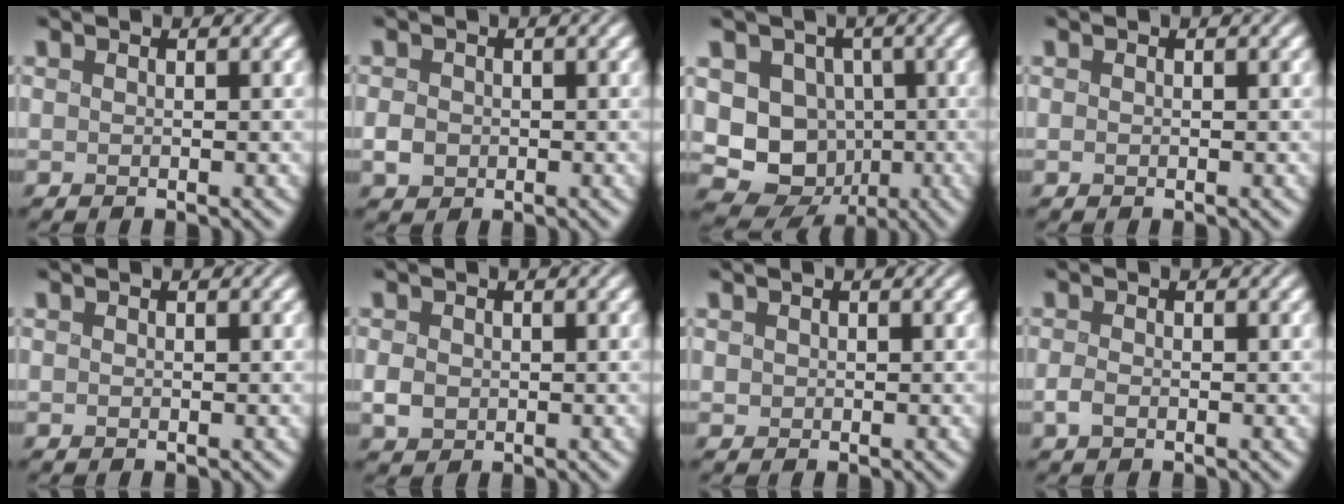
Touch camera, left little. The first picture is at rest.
{"total": 1.8, "force": [-0.6, 1.6, 0.6], "torque": [-0.013, -0.003, -0.012]}
{"total": 9.9, "force": [-1.5, 8.5, 4.8], "torque": [-0.077, 0.000, -0.052]}
{"total": 0.0}
{"total": 0.0}
{"total": 1.7, "force": [-0.3, 1.5, 0.7], "torque": [-0.017, -0.002, -0.004]}
{"total": 0.5, "force": [0.1, 0.5, 0.0], "torque": [-0.001, 0.002, 0.006]}
{"total": 1.2, "force": [-0.7, 0.7, 0.7], "torque": [-0.015, 0.002, -0.014]}